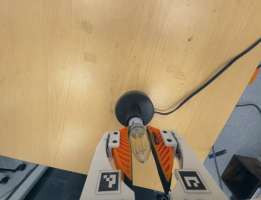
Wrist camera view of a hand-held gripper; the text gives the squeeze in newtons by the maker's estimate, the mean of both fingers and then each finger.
{"total": 15.4, "left": 16.1, "right": 14.7}